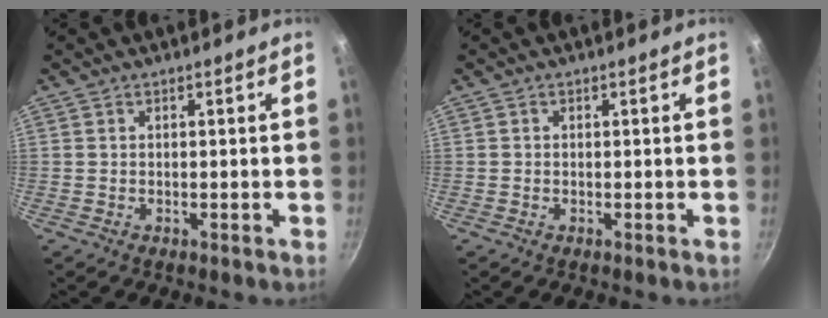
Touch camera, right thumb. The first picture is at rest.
{"total": 0.0}